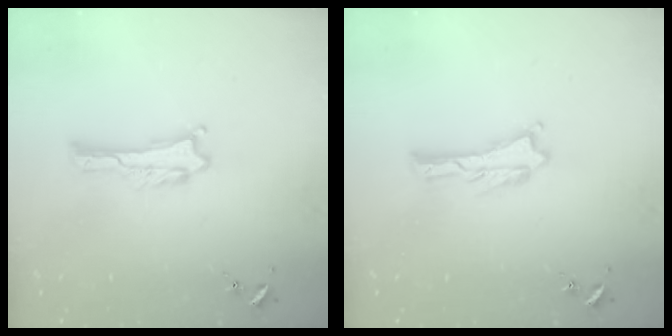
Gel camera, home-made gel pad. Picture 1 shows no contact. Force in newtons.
{"total": 0.0}